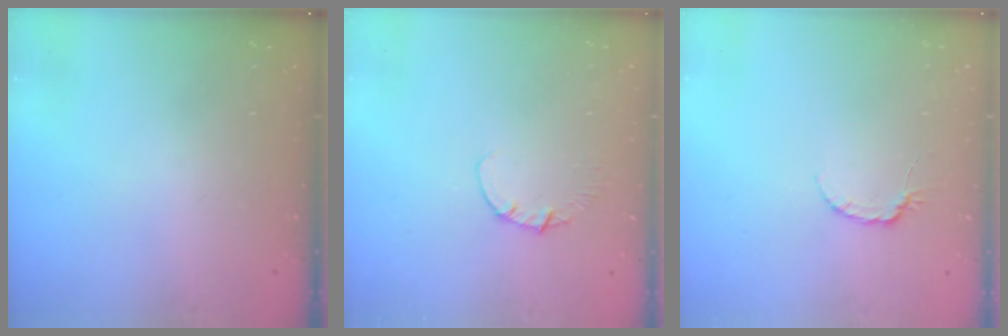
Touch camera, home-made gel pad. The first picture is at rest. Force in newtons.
{"total": 1.1, "press": 1.1, "slide": 0.1}
{"total": 4.0, "press": 4.0, "slide": 0.5}